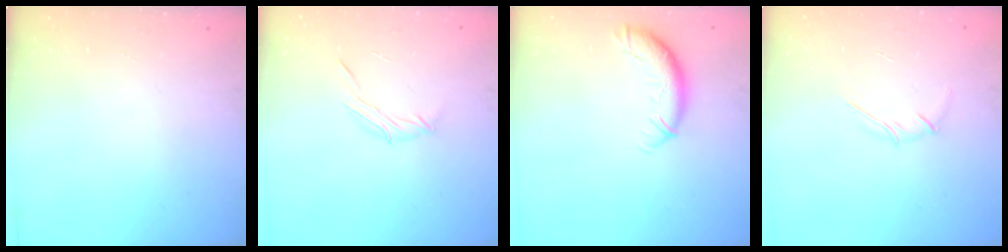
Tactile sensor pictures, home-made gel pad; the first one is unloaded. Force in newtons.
{"total": 4.5, "press": 4.3, "slide": 1.1}
{"total": 9.8, "press": 9.5, "slide": 2.3}
{"total": 3.4, "press": 3.3, "slide": 0.8}